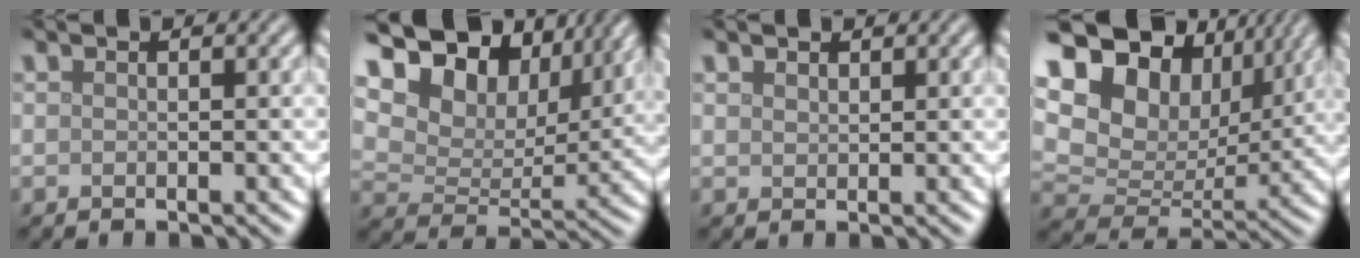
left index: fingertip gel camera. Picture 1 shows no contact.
{"total": 14.4, "force": [9.0, 8.4, 7.5], "torque": [-0.163, 0.032, 0.130]}
{"total": 1.1, "force": [0.9, 0.5, 0.2], "torque": [-0.006, -0.001, 0.018]}
{"total": 14.7, "force": [7.0, 10.0, 8.1], "torque": [-0.176, 0.032, 0.123]}